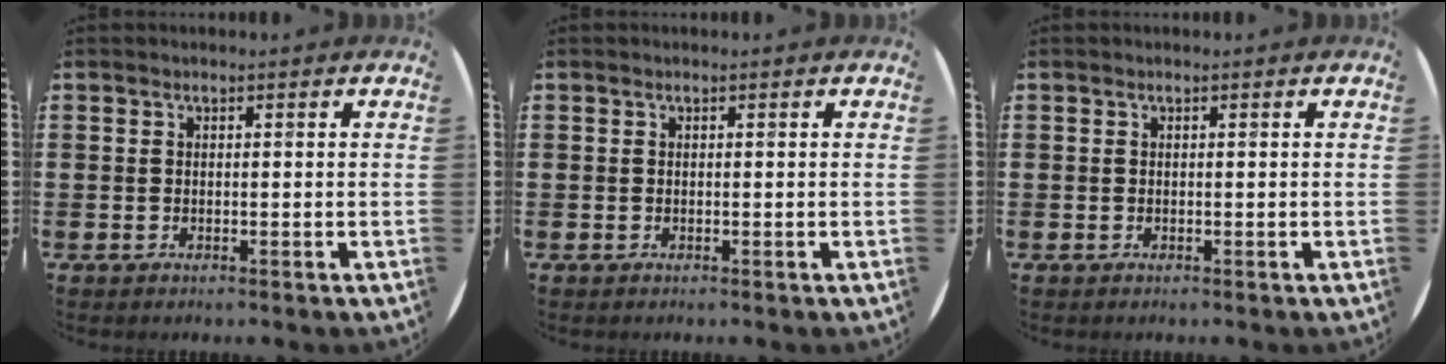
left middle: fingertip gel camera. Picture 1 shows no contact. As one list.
[{"total": 0.0}, {"total": 0.0}]